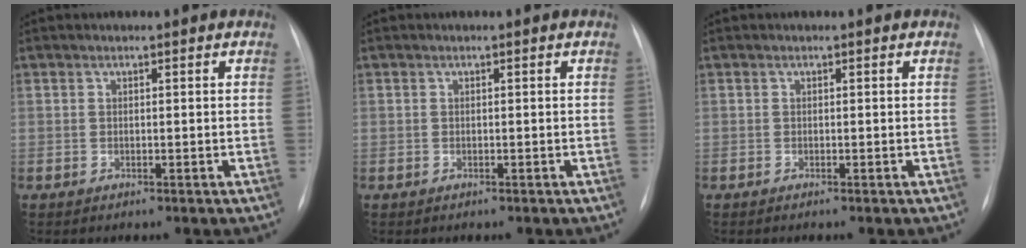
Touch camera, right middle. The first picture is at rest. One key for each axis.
{"total": 0.0}
{"total": 0.0}